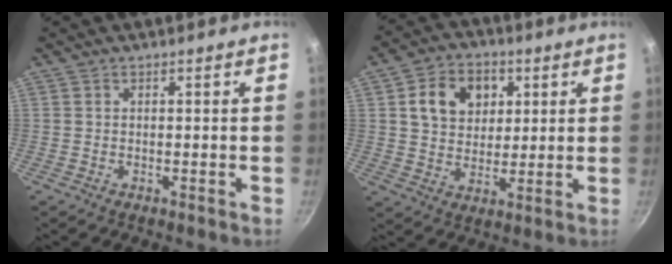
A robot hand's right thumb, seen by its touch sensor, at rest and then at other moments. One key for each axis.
{"total": 11.2, "fx": 3.4, "fy": 8.8, "fz": 6.1, "tx": -0.074, "ty": 0.002, "tz": 0.052}